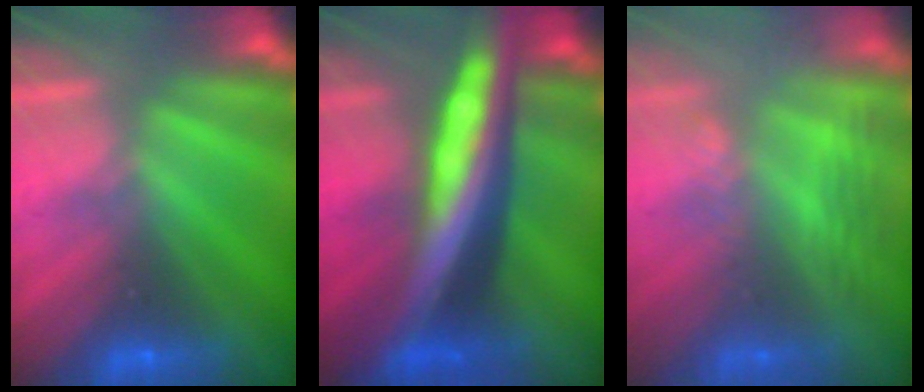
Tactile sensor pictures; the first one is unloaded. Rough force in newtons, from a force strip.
{"total": 6.8}
{"total": 3.0}